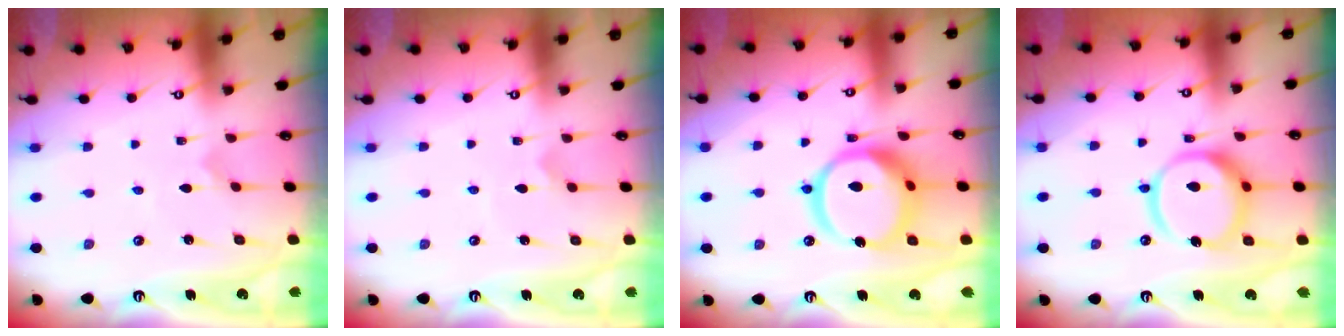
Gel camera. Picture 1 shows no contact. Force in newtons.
{"total": 1.6, "press": 1.5, "slide": 0.5}
{"total": 18.0, "press": 17.9, "slide": 2.1}
{"total": 14.1, "press": 14.0, "slide": 1.8}